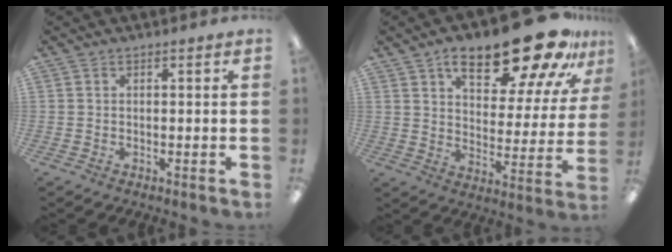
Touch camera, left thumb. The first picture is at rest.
{"total": 22.6, "force": [15.6, 7.7, 14.5], "torque": [-0.202, -0.099, 0.251]}